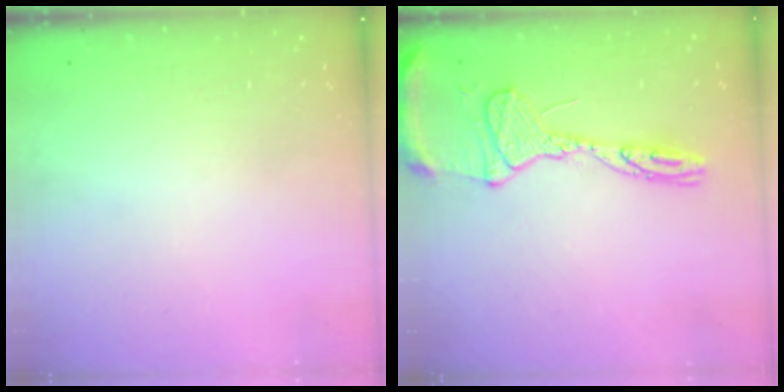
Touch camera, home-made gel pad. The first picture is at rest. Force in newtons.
{"total": 15.5, "press": 15.4, "slide": 1.2}